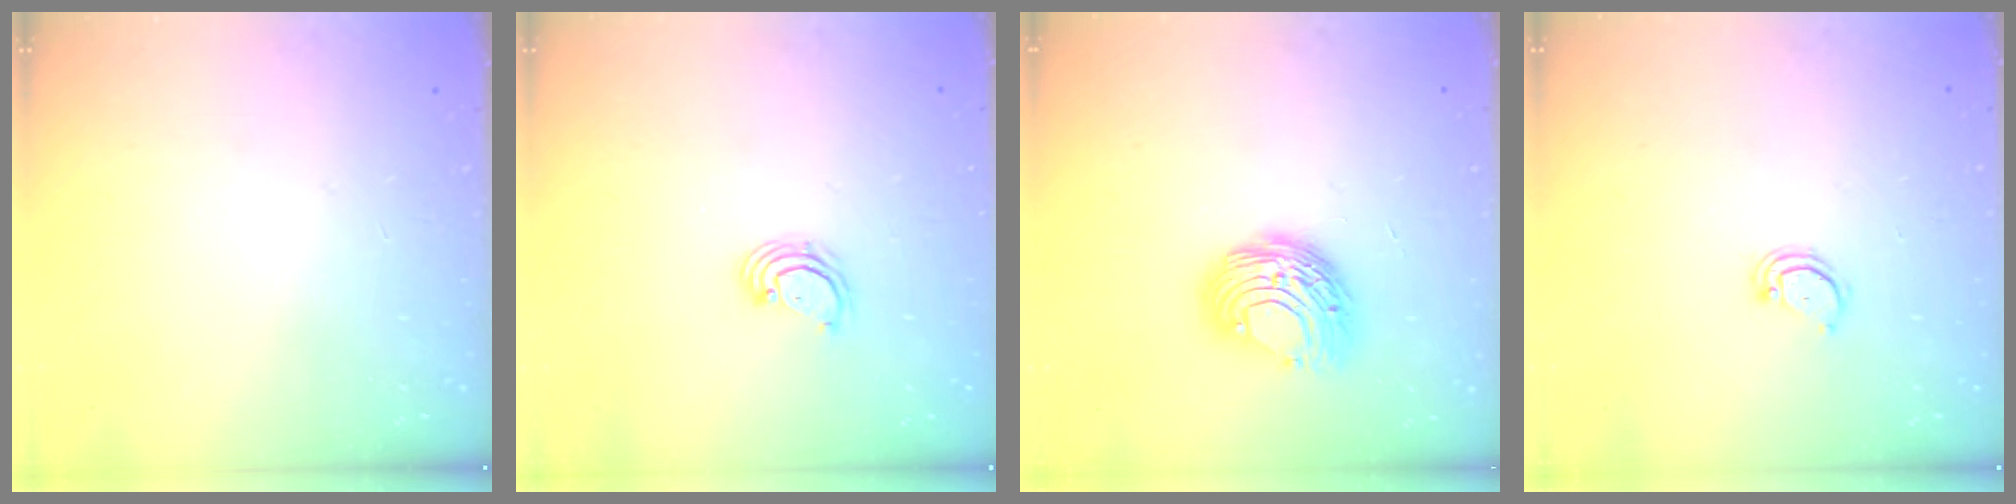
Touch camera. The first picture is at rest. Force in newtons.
{"total": 2.4, "press": 2.4, "slide": 0.2}
{"total": 9.5, "press": 9.5, "slide": 0.5}
{"total": 2.9, "press": 2.9, "slide": 0.2}